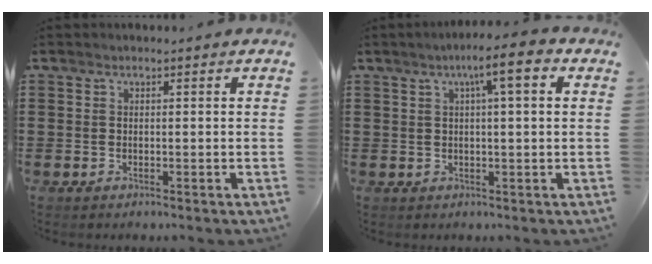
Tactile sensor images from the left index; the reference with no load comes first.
{"total": 3.8, "force": [1.5, 0.2, 3.5], "torque": [-0.063, 0.001, 0.020]}